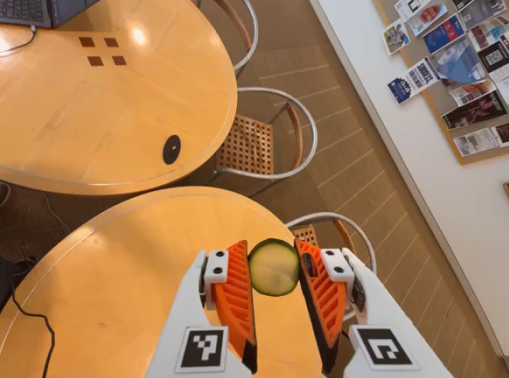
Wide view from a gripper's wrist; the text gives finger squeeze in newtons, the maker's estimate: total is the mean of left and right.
{"total": 9.2, "left": 9.5, "right": 8.9}